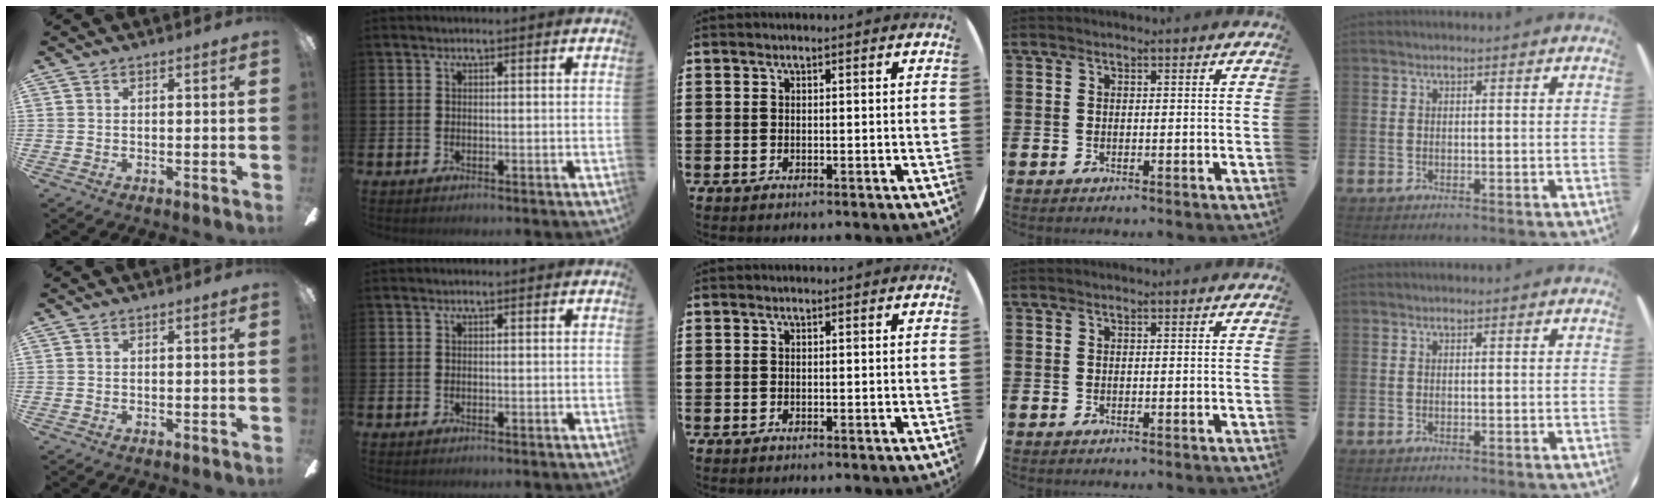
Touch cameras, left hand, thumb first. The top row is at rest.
{}